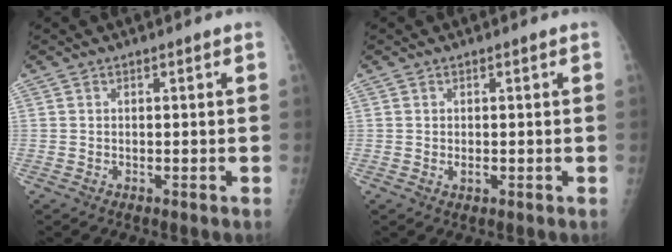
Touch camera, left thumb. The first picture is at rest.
{"total": 1.2, "force": [-0.1, 0.7, 0.9], "torque": [-0.011, -0.002, 0.000]}